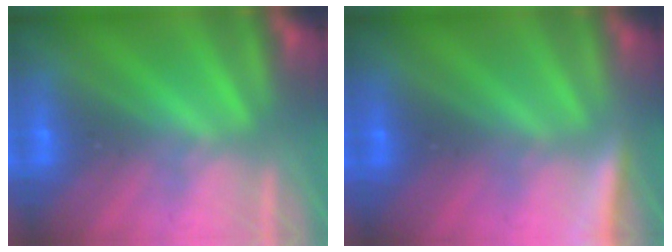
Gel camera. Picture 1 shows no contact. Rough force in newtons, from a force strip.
{"total": 4.3}